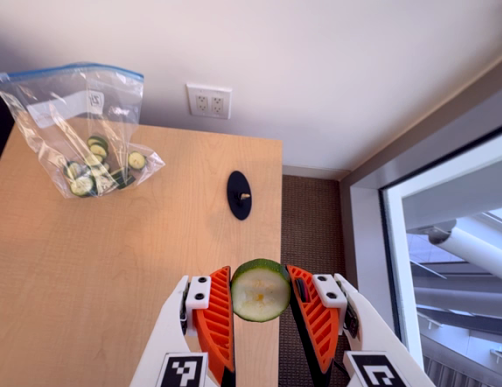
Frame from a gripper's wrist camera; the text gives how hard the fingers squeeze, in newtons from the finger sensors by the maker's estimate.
{"total": 9.0, "left": 9.2, "right": 8.7}